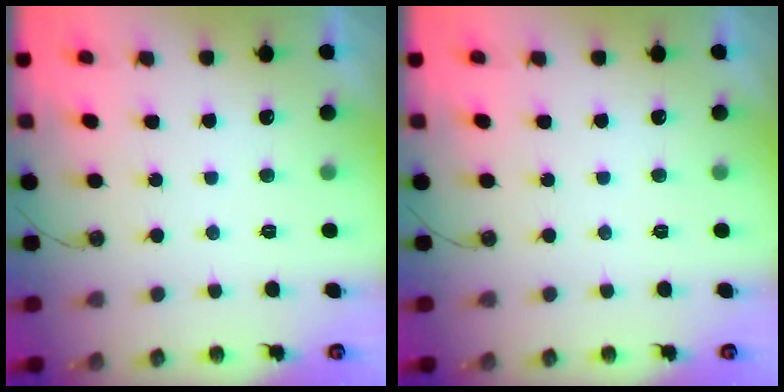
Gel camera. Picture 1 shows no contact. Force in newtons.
{"total": 0.0}